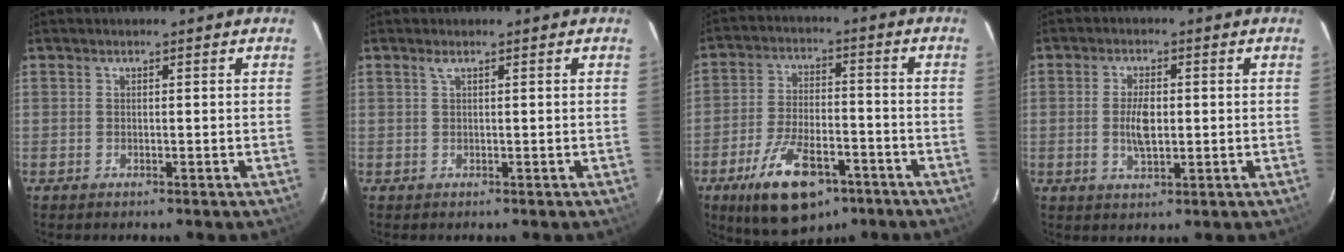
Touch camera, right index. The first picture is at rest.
{"total": 0.7, "force": [0.4, -0.2, 0.6], "torque": [-0.012, 0.003, 0.007]}
{"total": 15.4, "force": [-8.9, 6.8, 10.6], "torque": [-0.210, -0.014, -0.145]}
{"total": 5.3, "force": [-0.2, 2.5, 4.7], "torque": [-0.091, -0.002, -0.001]}